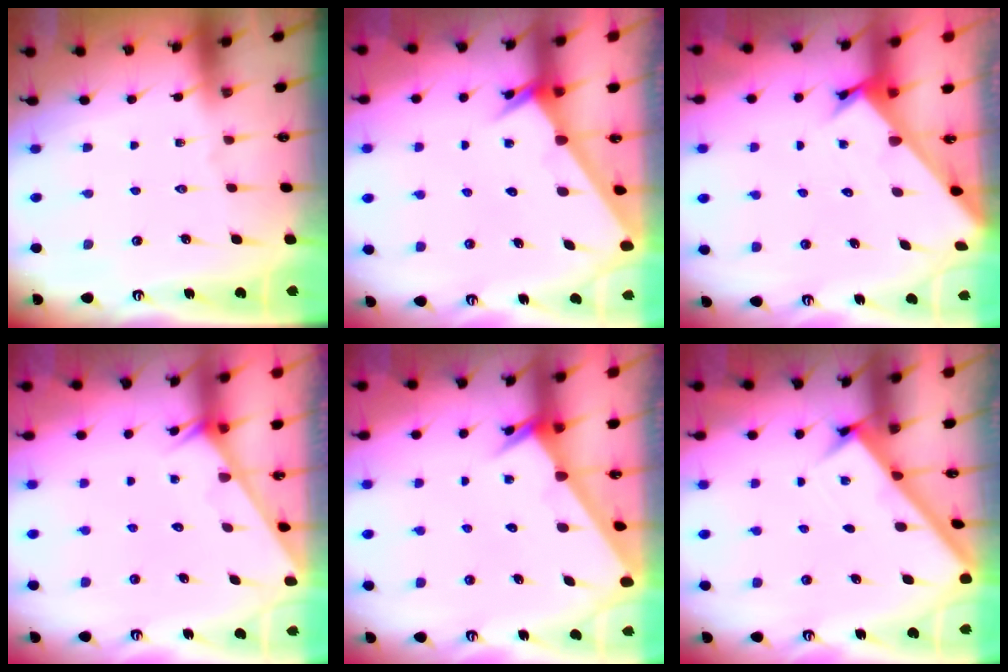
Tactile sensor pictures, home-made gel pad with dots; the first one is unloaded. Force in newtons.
{"total": 2.4, "press": 2.4, "slide": 0.1}
{"total": 2.2, "press": 2.2, "slide": 0.1}
{"total": 1.5, "press": 1.5, "slide": 0.1}
{"total": 2.4, "press": 2.4, "slide": 0.1}
{"total": 2.7, "press": 2.7, "slide": 0.4}